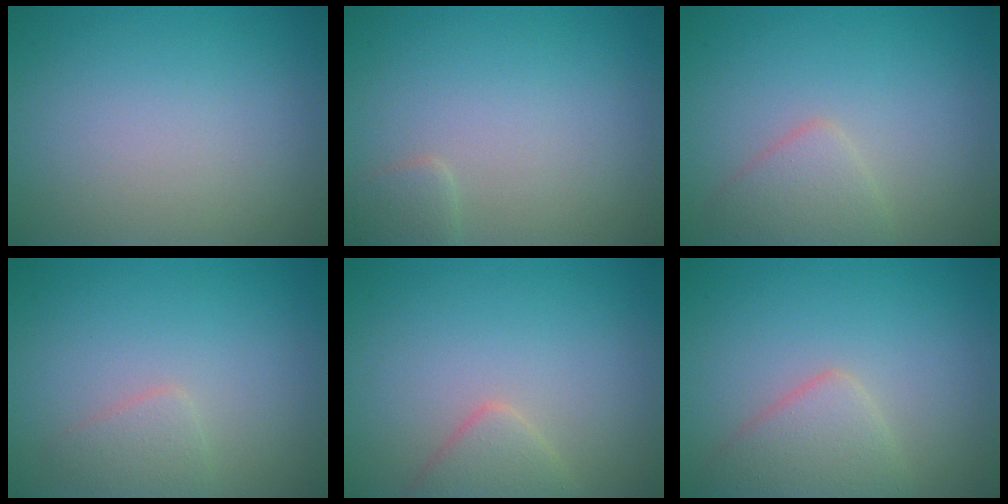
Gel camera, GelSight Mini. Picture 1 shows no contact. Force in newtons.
{"total": 1.4, "press": 1.4, "slide": 0.1}
{"total": 2.3, "press": 2.3, "slide": 0.1}
{"total": 1.6, "press": 1.6, "slide": 0.0}
{"total": 2.2, "press": 2.2, "slide": 0.2}
{"total": 3.2, "press": 3.2, "slide": 0.1}